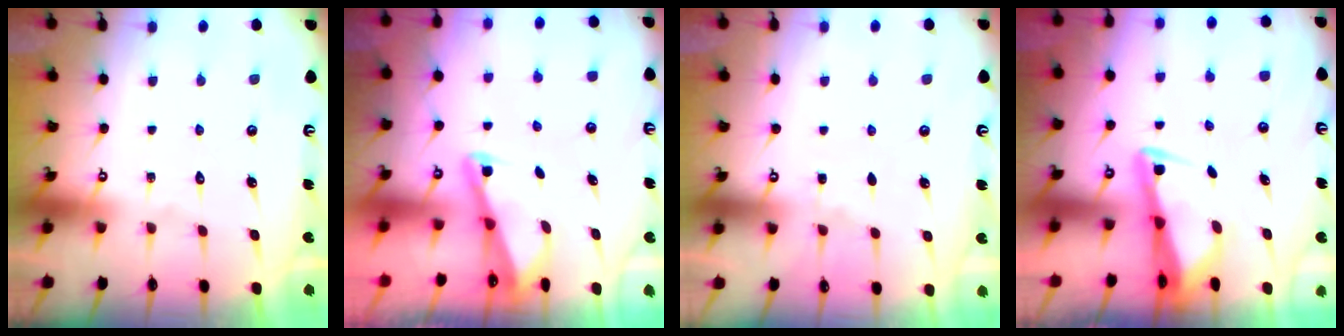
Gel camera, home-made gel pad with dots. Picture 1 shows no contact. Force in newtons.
{"total": 1.9, "press": 1.9, "slide": 0.4}
{"total": 2.9, "press": 2.9, "slide": 0.5}
{"total": 2.6, "press": 2.6, "slide": 0.5}